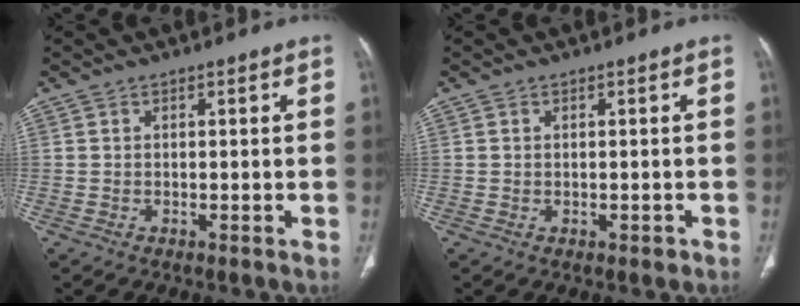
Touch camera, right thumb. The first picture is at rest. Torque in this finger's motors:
{"motor_torque": [-0.30, -0.01, -0.16, 0.03, 0.07]}